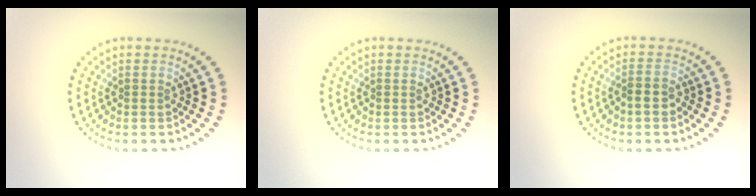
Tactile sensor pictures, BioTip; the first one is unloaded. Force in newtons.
{"total": 0.0}
{"total": 1.2, "press": 1.0, "slide": 0.7}